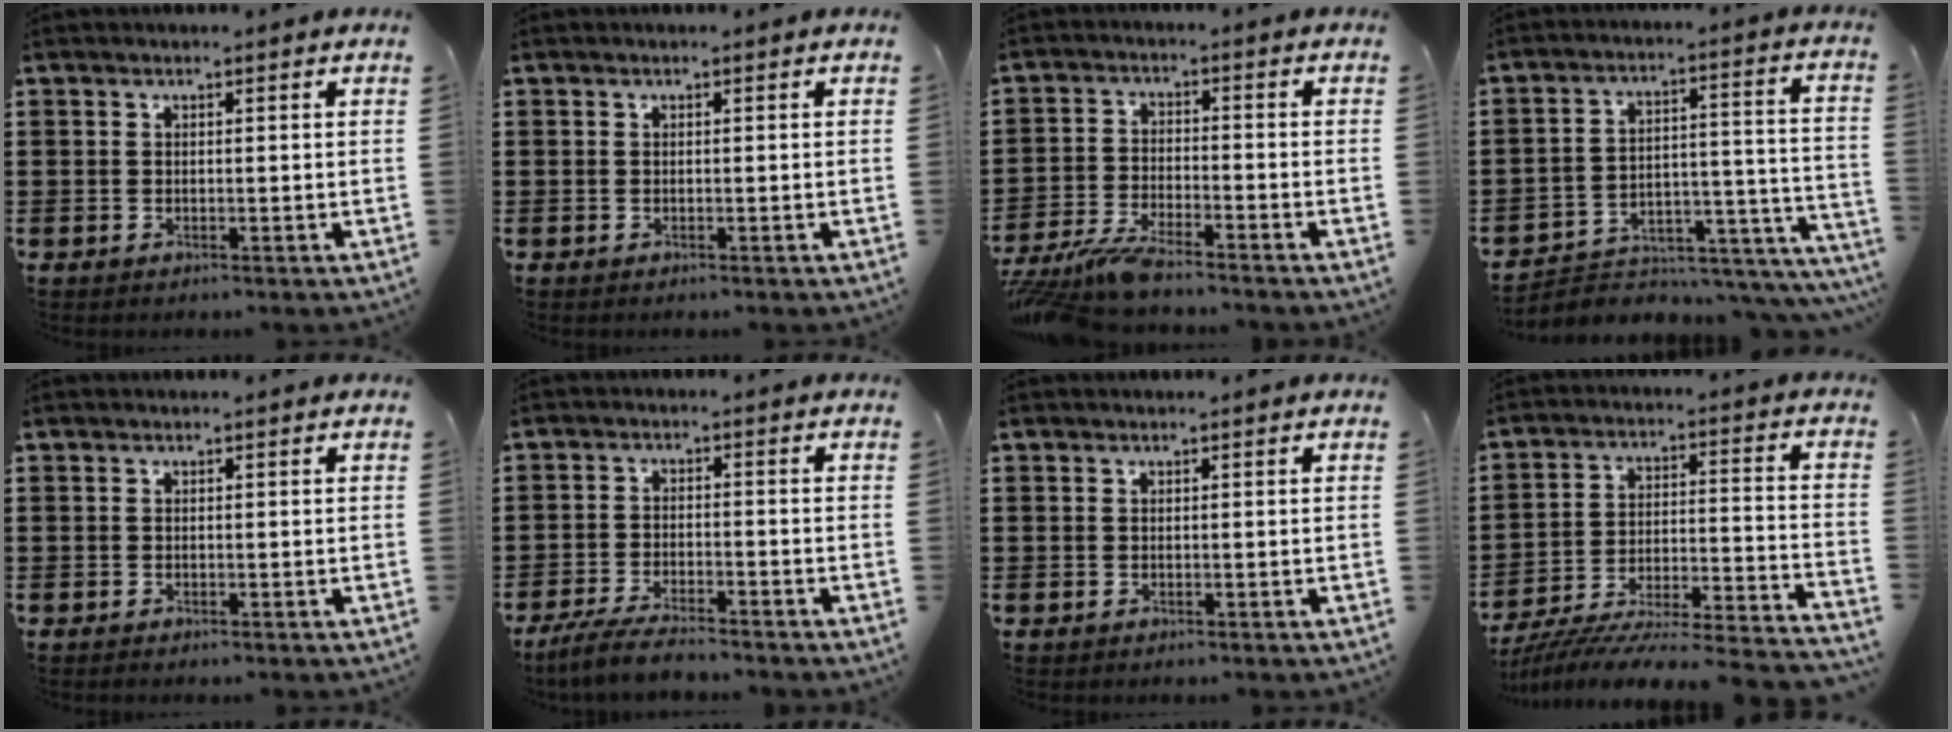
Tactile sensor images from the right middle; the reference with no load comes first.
{"total": 0.0}
{"total": 5.8, "force": [-5.3, 0.3, 2.4], "torque": [-0.064, -0.015, -0.105]}
{"total": 3.4, "force": [-3.0, 1.6, 0.6], "torque": [-0.019, -0.005, -0.062]}
{"total": 0.0}
{"total": 4.5, "force": [-4.1, 0.3, 1.7], "torque": [-0.043, -0.006, -0.083]}
{"total": 0.0}
{"total": 5.5, "force": [-5.1, -0.3, 1.9], "torque": [-0.039, -0.020, -0.110]}